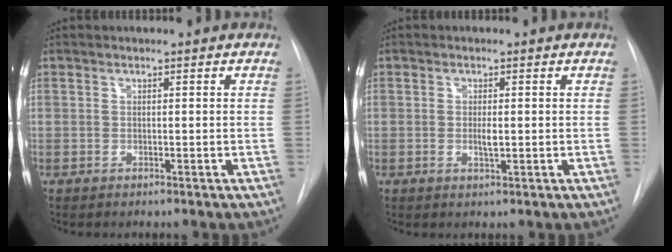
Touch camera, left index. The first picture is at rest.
{"total": 1.8, "force": [-0.1, 0.4, 1.7], "torque": [-0.035, -0.002, -0.001]}